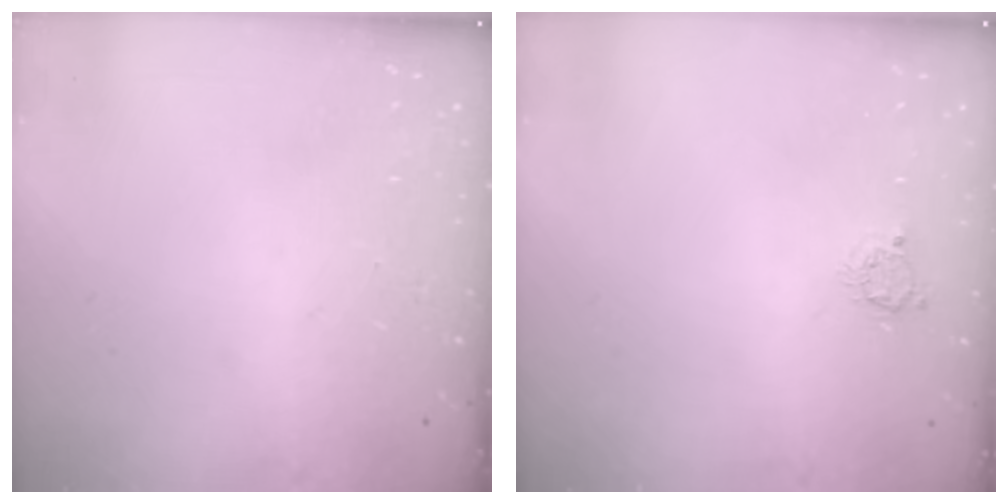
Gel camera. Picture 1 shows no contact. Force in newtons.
{"total": 3.1, "press": 3.0, "slide": 0.4}